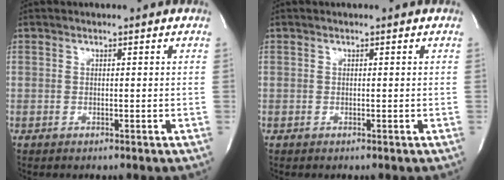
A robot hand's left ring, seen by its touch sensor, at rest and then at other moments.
{"total": 0.0}